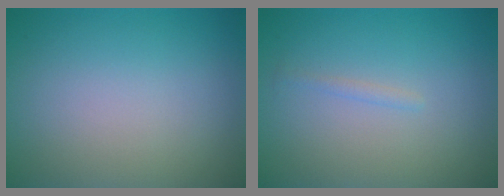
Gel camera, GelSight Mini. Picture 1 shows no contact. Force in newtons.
{"total": 0.6, "press": 0.6, "slide": 0.0}